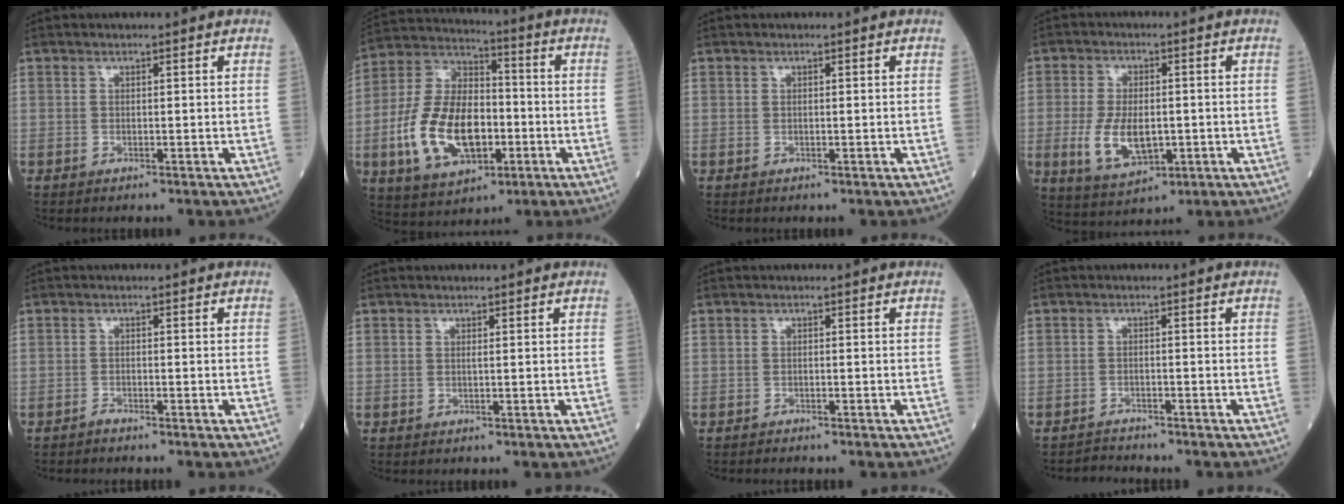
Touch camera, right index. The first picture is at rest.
{"total": 16.4, "force": [-3.9, 8.9, 13.3], "torque": [-0.284, 0.011, -0.062]}
{"total": 0.0}
{"total": 8.3, "force": [-1.6, 4.0, 7.1], "torque": [-0.147, -0.009, -0.015]}
{"total": 0.7, "force": [-0.7, -0.2, 0.0], "torque": [-0.002, -0.001, -0.011]}
{"total": 0.0}
{"total": 1.0, "force": [-1.0, -0.2, 0.2], "torque": [-0.003, 0.000, -0.013]}
{"total": 2.0, "force": [-1.8, -0.4, -0.8], "torque": [0.016, -0.012, -0.029]}